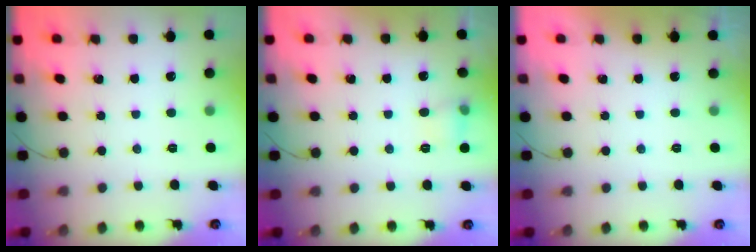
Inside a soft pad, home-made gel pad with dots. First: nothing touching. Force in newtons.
{"total": 6.1, "press": 5.9, "slide": 1.5}
{"total": 0.0}